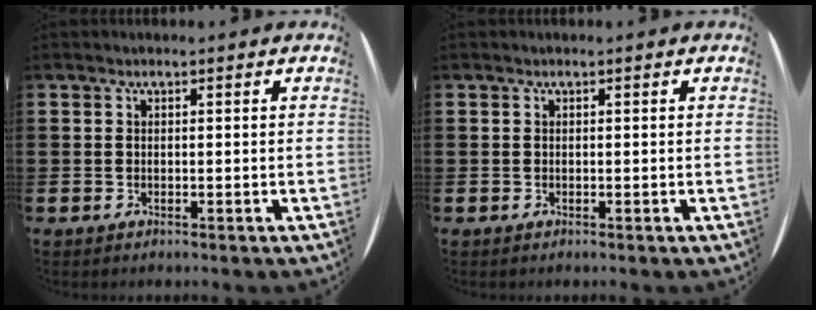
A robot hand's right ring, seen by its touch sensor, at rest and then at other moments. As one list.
[{"total": 0.0}]